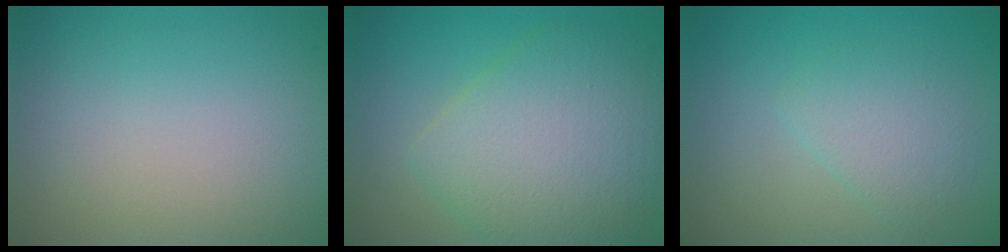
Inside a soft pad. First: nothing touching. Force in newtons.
{"total": 7.2, "press": 7.2, "slide": 0.2}
{"total": 2.4, "press": 2.4, "slide": 0.1}